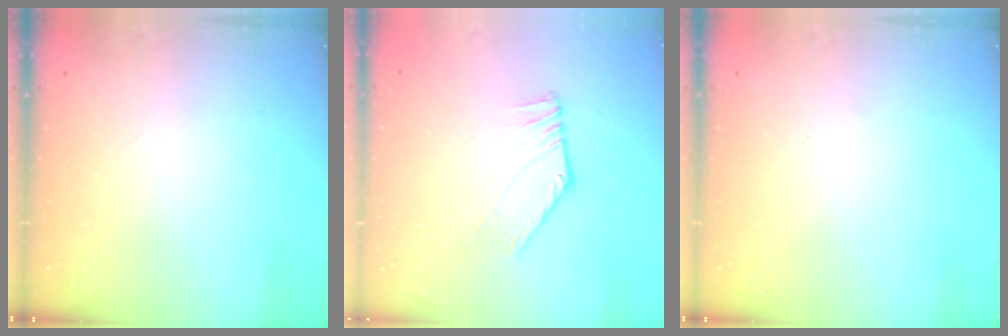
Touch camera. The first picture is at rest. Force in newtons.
{"total": 3.1, "press": 3.1, "slide": 0.1}
{"total": 0.0}